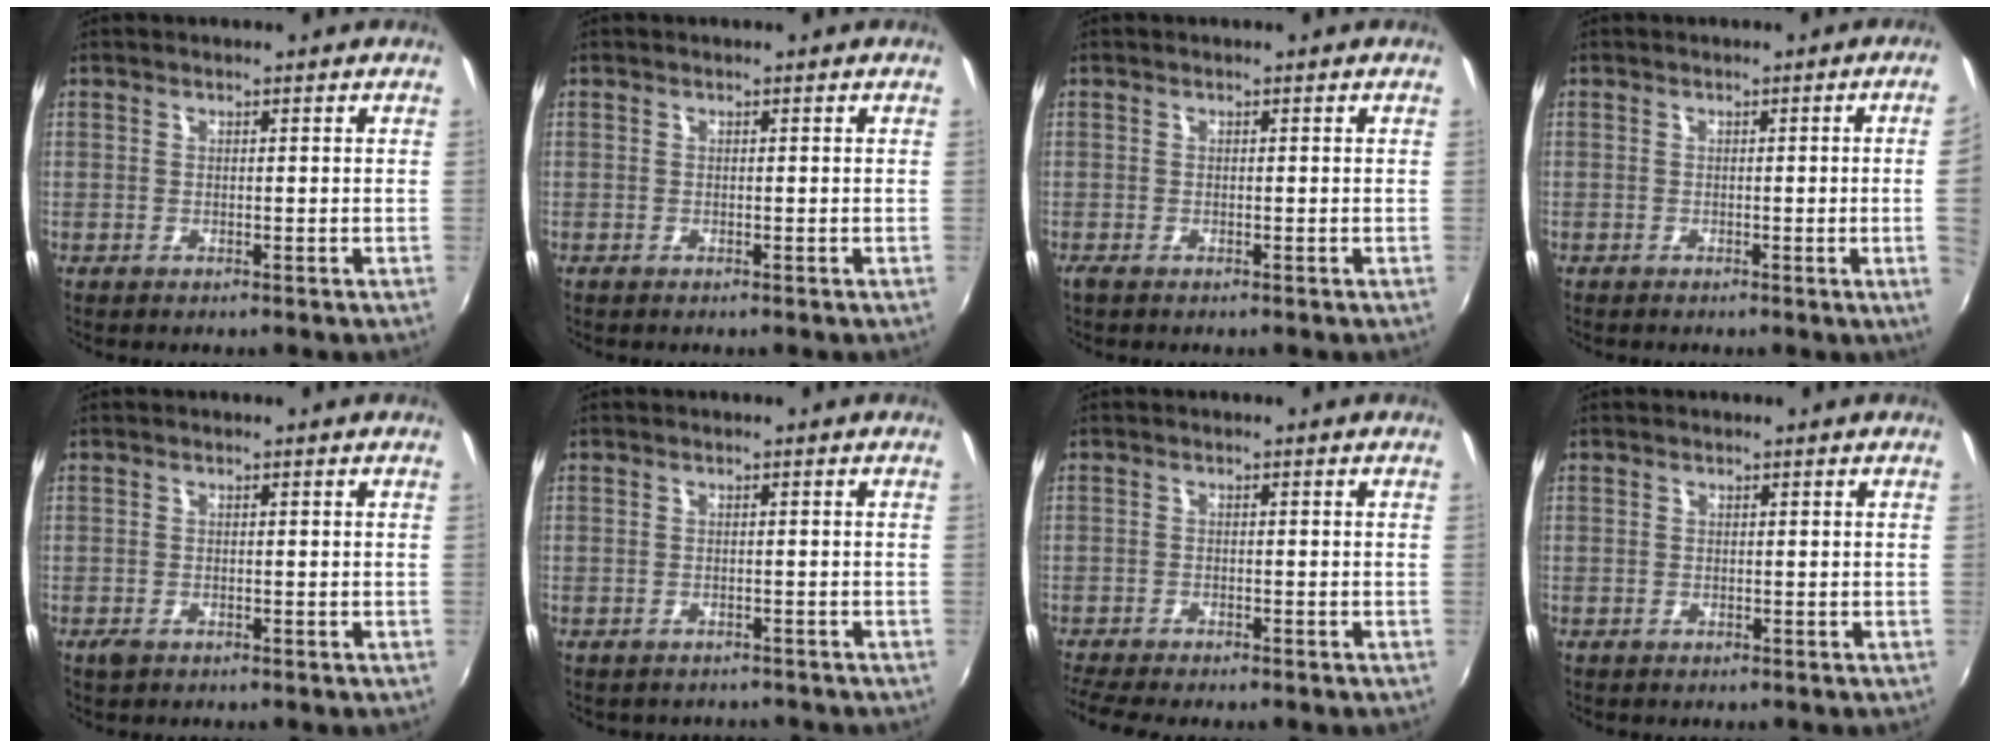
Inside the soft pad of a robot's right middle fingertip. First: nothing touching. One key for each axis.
{"total": 0.0}
{"total": 0.6, "fx": -0.4, "fy": 0.2, "fz": 0.4, "tx": -0.009, "ty": -0.003, "tz": -0.010}
{"total": 4.6, "fx": 0.2, "fy": -2.1, "fz": 4.0, "tx": -0.062, "ty": -0.007, "tz": 0.007}
{"total": 1.6, "fx": -1.0, "fy": 0.9, "fz": 0.8, "tx": -0.016, "ty": -0.004, "tz": -0.020}
{"total": 2.9, "fx": -2.6, "fy": 1.3, "fz": 0.6, "tx": -0.014, "ty": -0.012, "tz": -0.031}
{"total": 6.0, "fx": -5.4, "fy": 0.7, "fz": 2.7, "tx": -0.072, "ty": -0.024, "tz": -0.089}
{"total": 0.0}